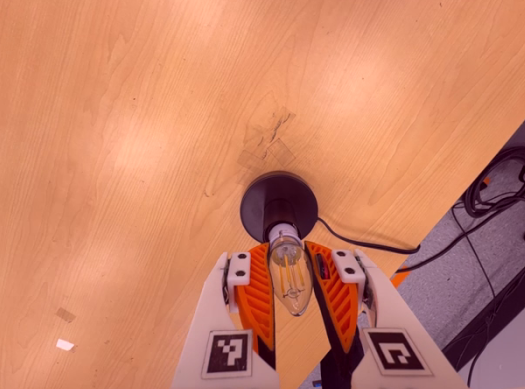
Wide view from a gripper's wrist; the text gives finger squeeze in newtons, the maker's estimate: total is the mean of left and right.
{"total": 14.5, "left": 15.4, "right": 13.7}